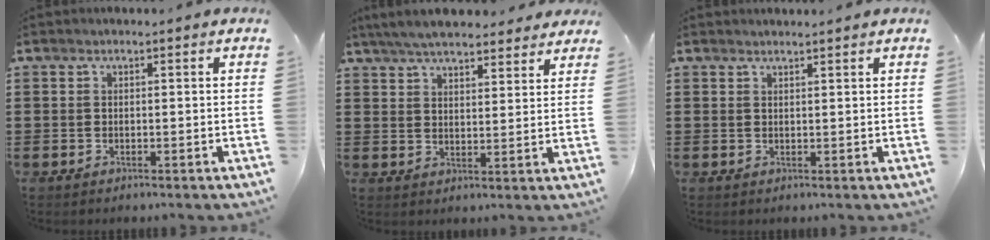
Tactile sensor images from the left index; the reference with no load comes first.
{"total": 6.0, "force": [5.5, 0.9, 2.0], "torque": [-0.056, -0.011, 0.102]}
{"total": 1.1, "force": [1.1, -0.1, 0.2], "torque": [-0.007, -0.003, 0.022]}